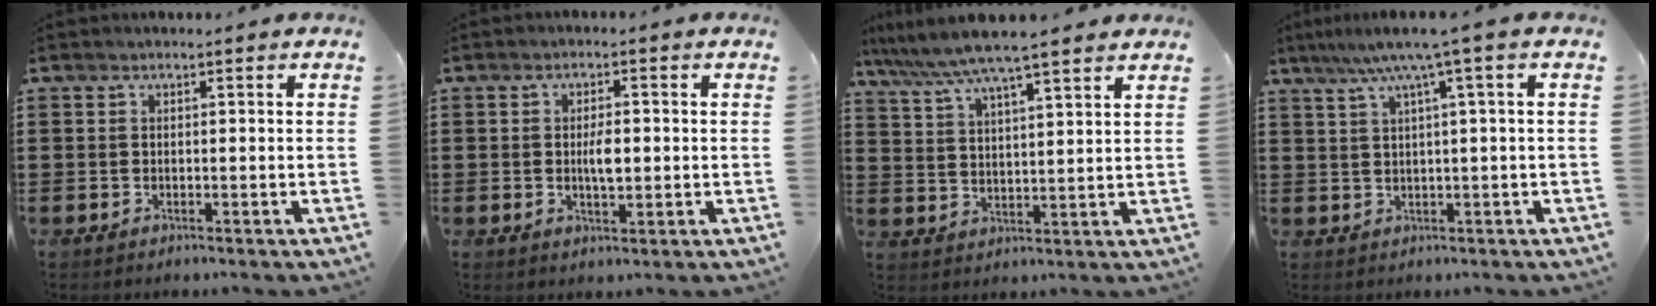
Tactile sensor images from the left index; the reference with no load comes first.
{"total": 3.5, "force": [0.0, 1.4, 3.2], "torque": [-0.054, -0.001, -0.003]}
{"total": 6.5, "force": [5.6, 0.1, 3.2], "torque": [-0.084, -0.023, 0.095]}
{"total": 5.2, "force": [2.2, -0.5, 4.7], "torque": [-0.096, -0.004, 0.033]}